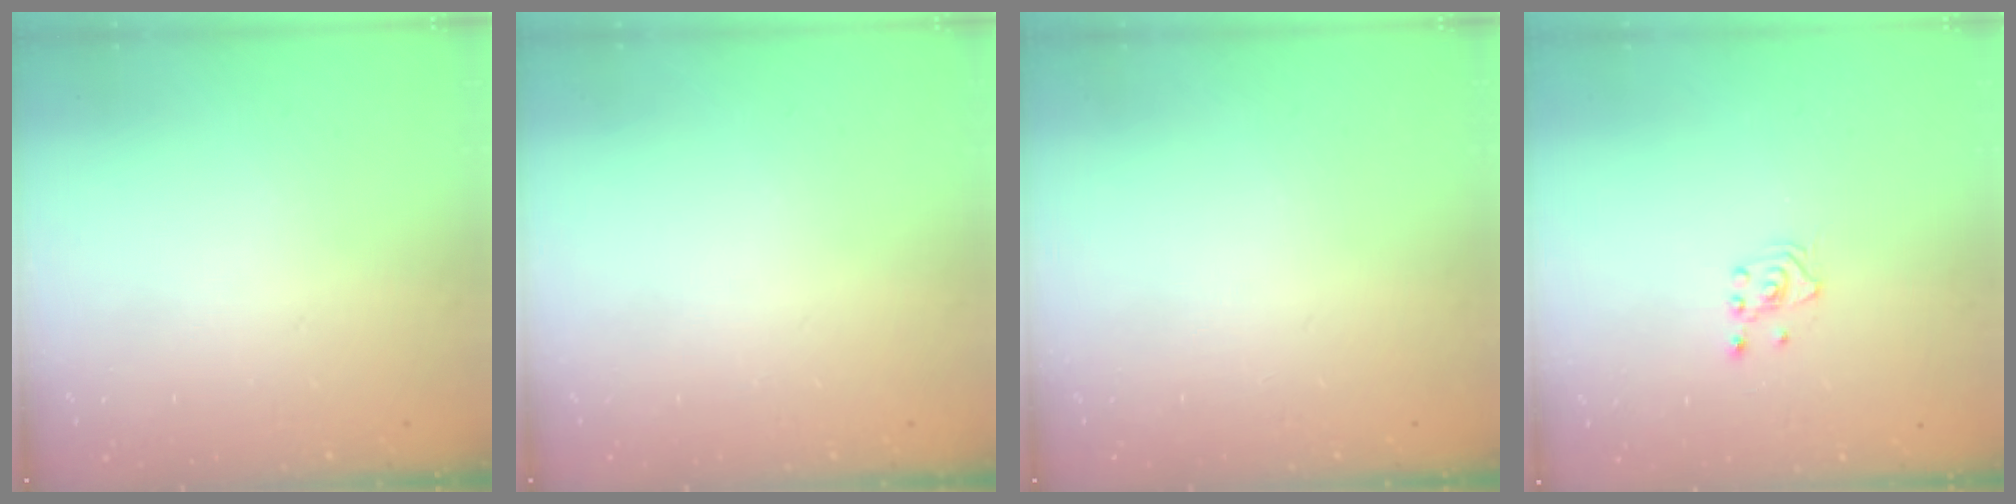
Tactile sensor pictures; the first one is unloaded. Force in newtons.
{"total": 0.0}
{"total": 0.0}
{"total": 2.1, "press": 2.1, "slide": 0.1}